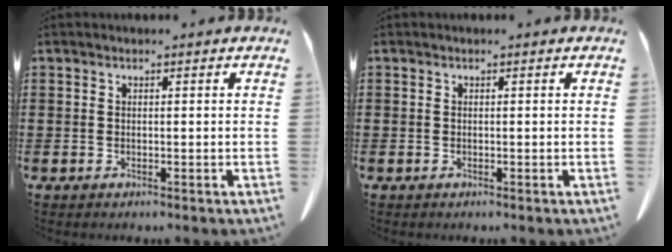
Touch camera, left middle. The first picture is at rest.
{"total": 0.0}